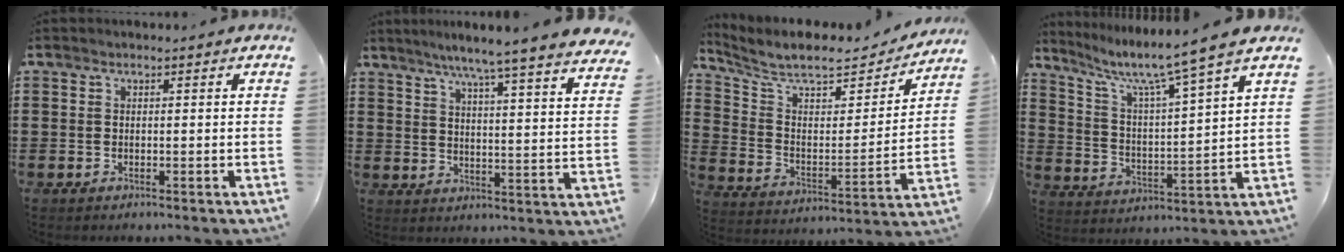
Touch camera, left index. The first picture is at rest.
{"total": 6.1, "force": [5.3, -1.4, 2.8], "torque": [-0.075, -0.043, 0.083]}
{"total": 8.7, "force": [7.4, 1.9, 4.1], "torque": [-0.105, -0.050, 0.124]}
{"total": 6.7, "force": [5.4, -0.4, 4.0], "torque": [-0.102, -0.041, 0.081]}